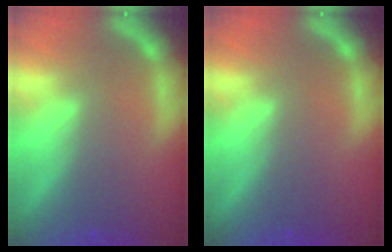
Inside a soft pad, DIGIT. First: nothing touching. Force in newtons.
{"total": 0.0}